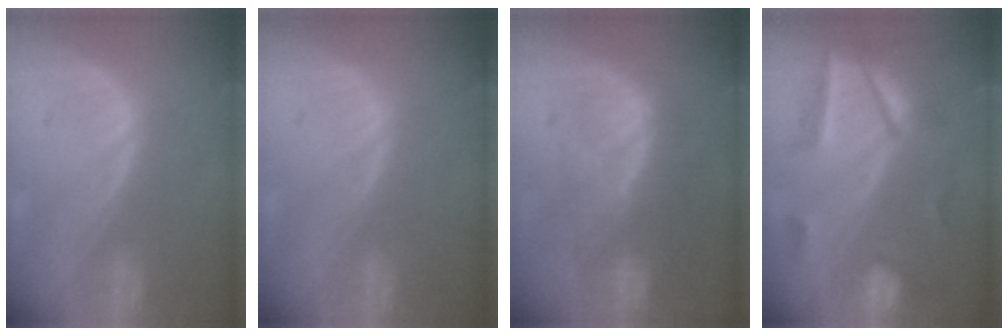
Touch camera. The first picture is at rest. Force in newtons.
{"total": 0.0}
{"total": 10.0, "press": 8.5, "slide": 5.2}
{"total": 6.8, "press": 6.8, "slide": 0.2}